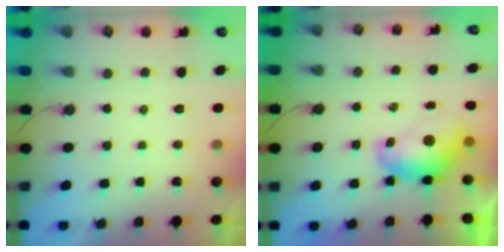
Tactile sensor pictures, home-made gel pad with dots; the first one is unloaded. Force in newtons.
{"total": 8.5, "press": 8.4, "slide": 0.9}